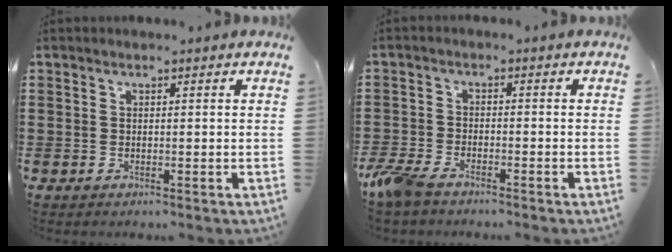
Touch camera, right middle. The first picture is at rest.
{"total": 4.3, "force": [-3.5, 1.3, 2.1], "torque": [-0.077, -0.011, -0.080]}